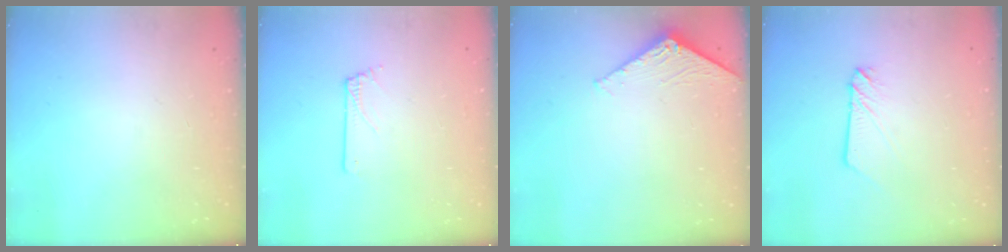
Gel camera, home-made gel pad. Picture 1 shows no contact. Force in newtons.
{"total": 0.0}
{"total": 2.4, "press": 2.4, "slide": 0.2}
{"total": 3.0, "press": 3.0, "slide": 0.2}